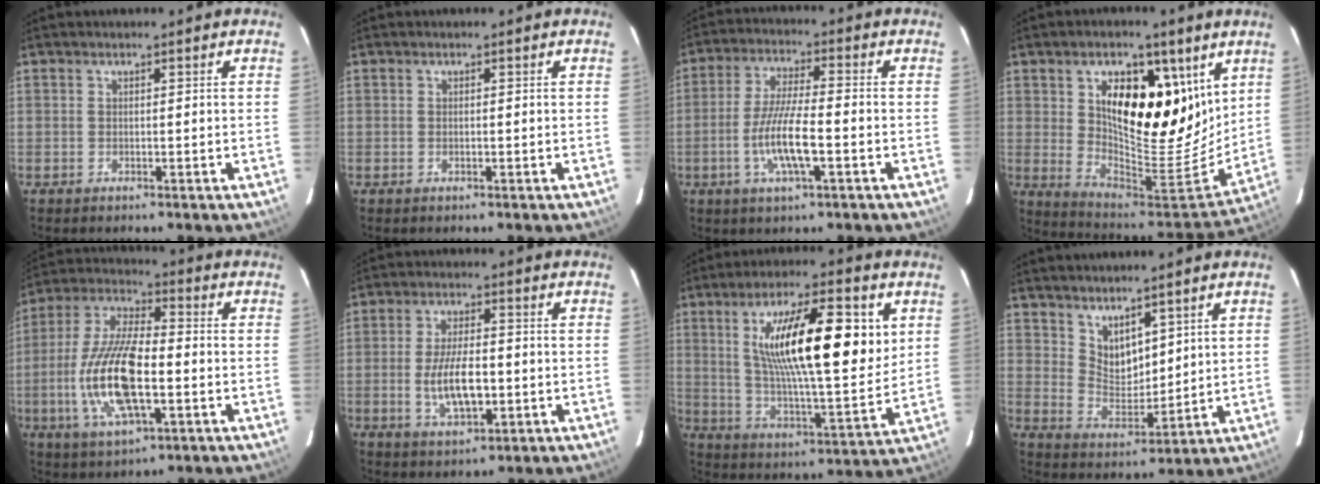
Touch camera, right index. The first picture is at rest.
{"total": 0.0}
{"total": 9.5, "force": [-3.0, 1.6, 8.9], "torque": [-0.177, -0.007, -0.058]}
{"total": 20.4, "force": [8.8, 10.4, 15.2], "torque": [-0.242, -0.008, 0.152]}
{"total": 17.2, "force": [-3.6, 6.3, 15.6], "torque": [-0.323, -0.006, -0.070]}
{"total": 9.1, "force": [-1.7, 3.7, 8.1], "torque": [-0.159, -0.008, -0.026]}
{"total": 21.9, "force": [6.8, 5.7, 20.0], "torque": [-0.333, 0.005, 0.113]}
{"total": 7.0, "force": [5.0, 3.7, 3.2], "torque": [-0.049, -0.004, 0.102]}